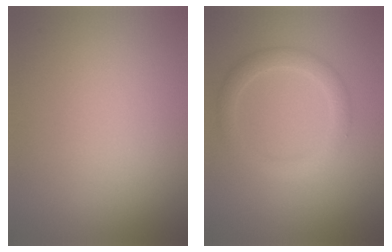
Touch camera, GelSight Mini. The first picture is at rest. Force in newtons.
{"total": 2.5, "press": 2.5, "slide": 0.1}